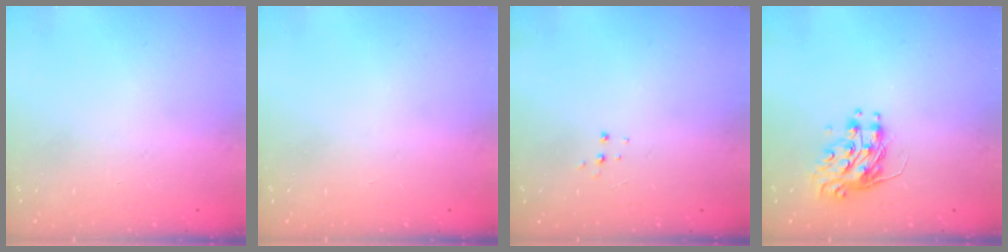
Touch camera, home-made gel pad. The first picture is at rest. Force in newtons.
{"total": 0.0}
{"total": 4.2, "press": 4.2, "slide": 0.5}
{"total": 9.2, "press": 9.2, "slide": 0.3}